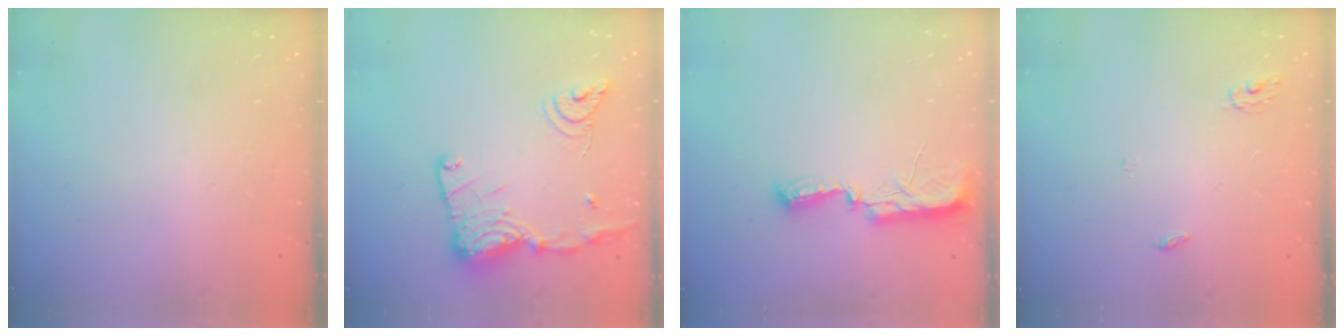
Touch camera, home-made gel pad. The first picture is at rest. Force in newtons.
{"total": 17.9, "press": 17.8, "slide": 1.6}
{"total": 9.8, "press": 8.9, "slide": 4.2}
{"total": 2.8, "press": 2.8, "slide": 0.2}